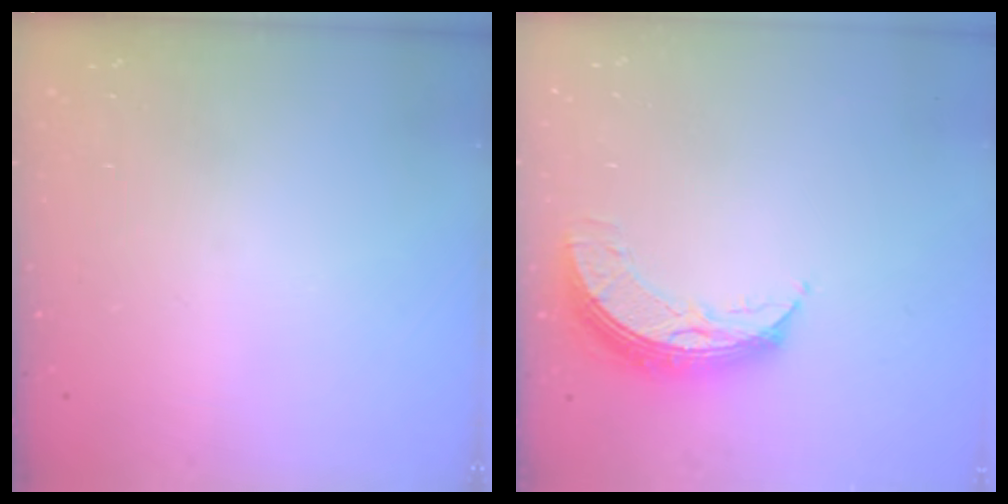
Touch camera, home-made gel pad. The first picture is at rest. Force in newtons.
{"total": 9.8, "press": 9.8, "slide": 0.6}